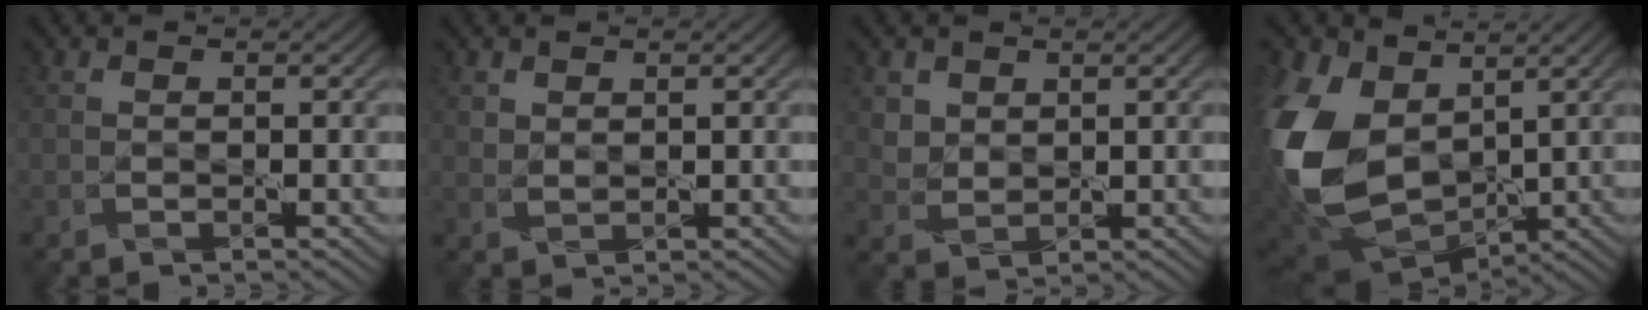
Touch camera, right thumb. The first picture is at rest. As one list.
[{"total": 1.7, "force": [1.2, 1.0, 0.6], "torque": [-0.016, -0.002, 0.028]}, {"total": 3.1, "force": [2.0, 2.2, 0.9], "torque": [-0.034, -0.011, 0.046]}, {"total": 15.7, "force": [1.9, 10.8, 11.3], "torque": [-0.321, -0.009, 0.041]}]